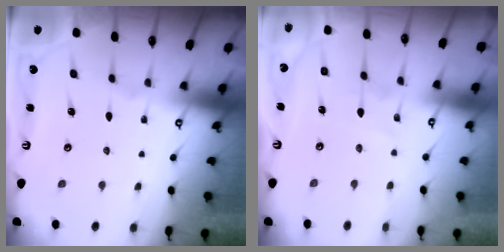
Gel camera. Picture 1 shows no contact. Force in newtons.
{"total": 2.8, "press": 2.8, "slide": 0.4}